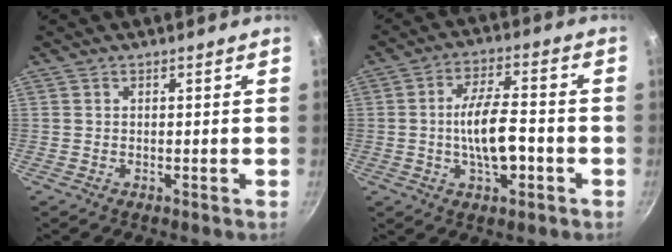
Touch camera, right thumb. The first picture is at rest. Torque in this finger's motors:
{"motor_torque": [2.30, 2.13, 1.78, -0.97, 0.63]}